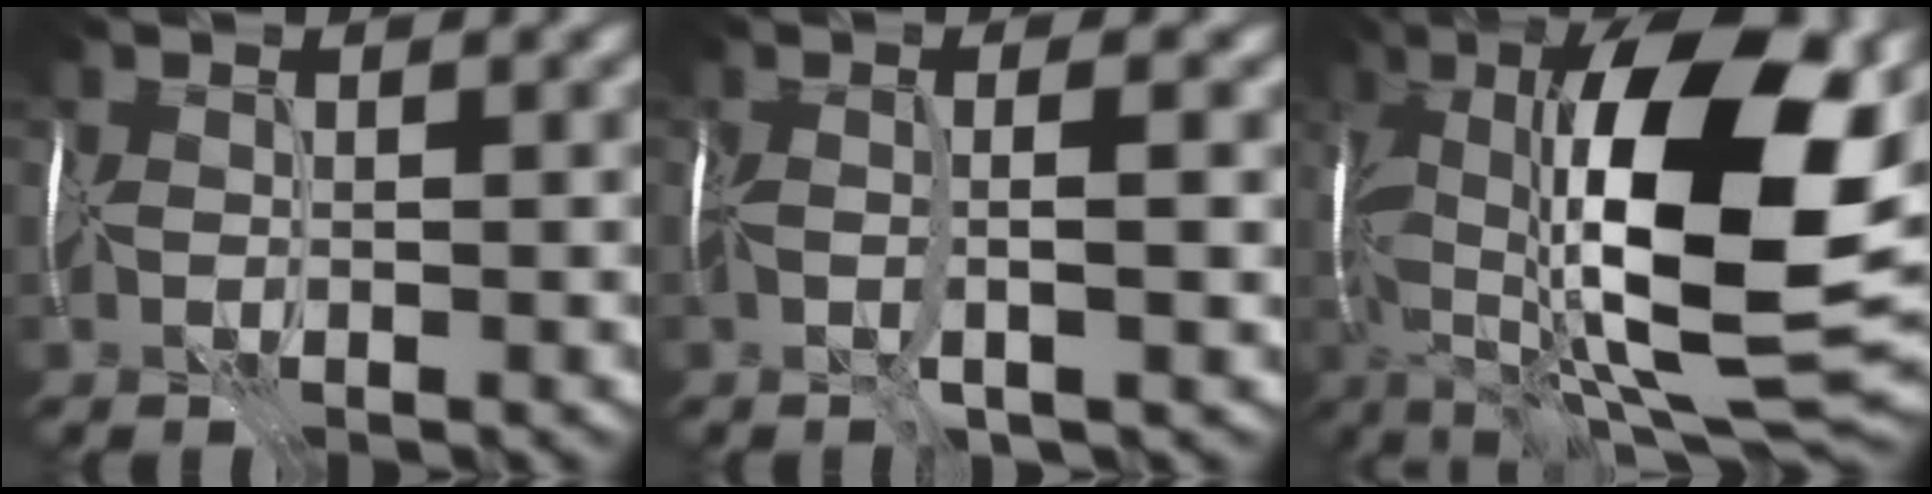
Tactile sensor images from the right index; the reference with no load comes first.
{"total": 2.1, "force": [-0.4, 0.1, 2.1], "torque": [-0.038, -0.003, -0.008]}
{"total": 17.7, "force": [1.3, 7.2, 16.1], "torque": [-0.275, 0.010, 0.016]}